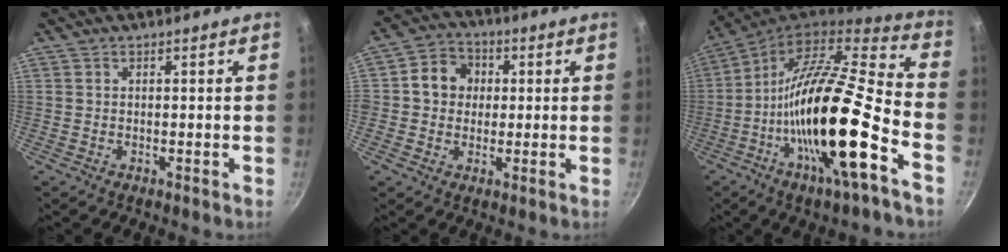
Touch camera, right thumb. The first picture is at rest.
{"total": 9.3, "force": [1.0, 8.2, 4.2], "torque": [-0.035, 0.013, -0.003]}
{"total": 23.6, "force": [-8.2, 5.4, 21.5], "torque": [-0.352, 0.029, -0.158]}